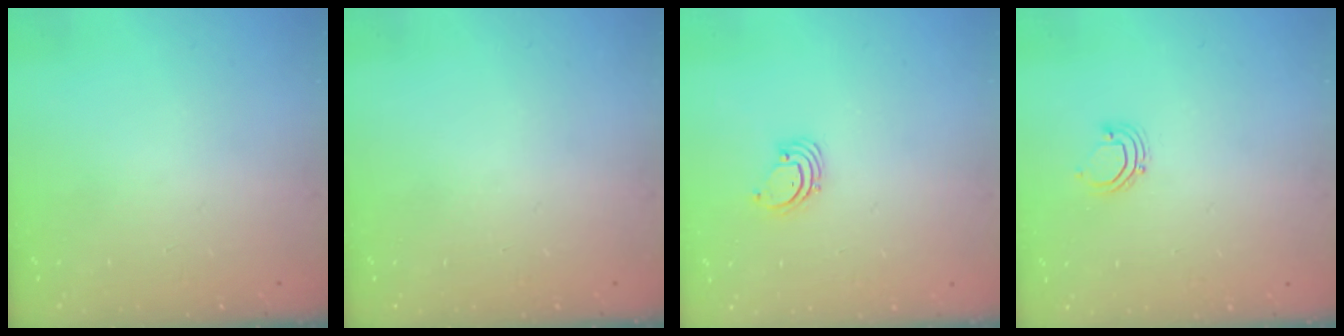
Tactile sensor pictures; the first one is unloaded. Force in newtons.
{"total": 0.0}
{"total": 1.6, "press": 1.6, "slide": 0.1}
{"total": 3.4, "press": 3.3, "slide": 0.8}